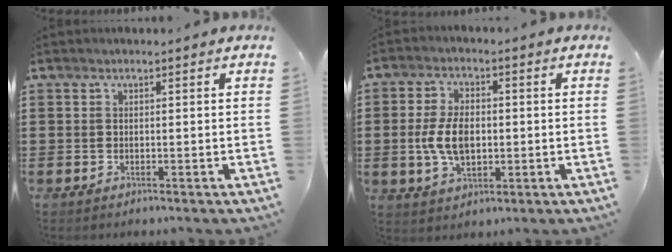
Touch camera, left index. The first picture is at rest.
{"total": 7.2, "force": [-0.3, 4.1, 5.9], "torque": [-0.123, 0.001, -0.011]}